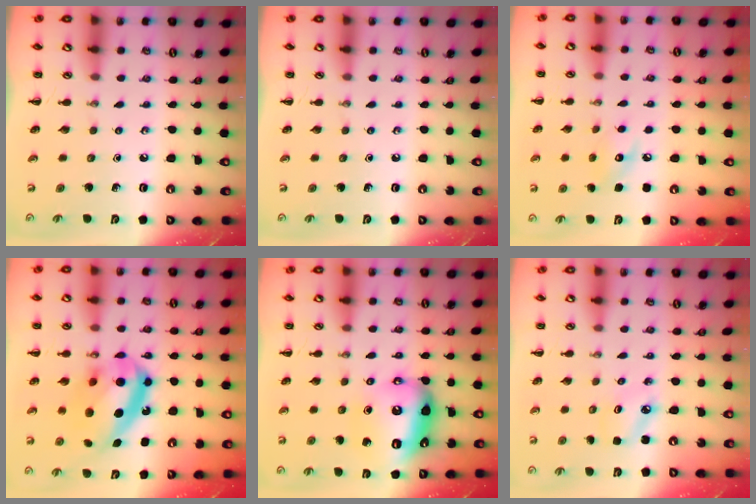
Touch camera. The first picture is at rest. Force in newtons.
{"total": 0.0}
{"total": 7.8, "press": 7.7, "slide": 1.4}
{"total": 18.2, "press": 17.7, "slide": 4.5}
{"total": 12.6, "press": 12.5, "slide": 1.5}
{"total": 3.0, "press": 2.9, "slide": 0.6}